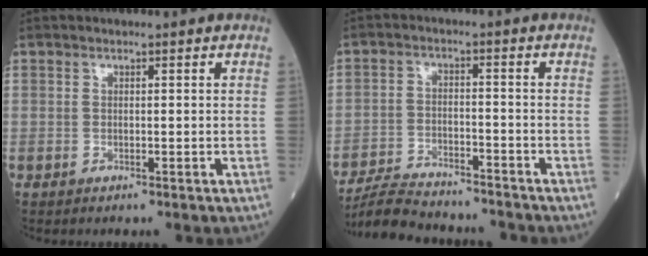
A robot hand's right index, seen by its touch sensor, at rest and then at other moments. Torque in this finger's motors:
{"motor_torque": [-0.03, -0.48, 0.23, 0.05]}